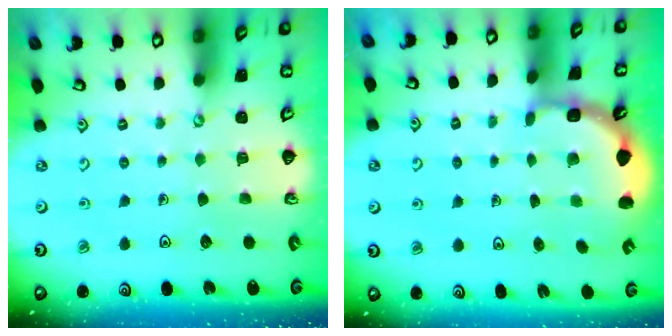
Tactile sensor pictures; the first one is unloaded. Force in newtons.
{"total": 2.1, "press": 1.9, "slide": 0.9}